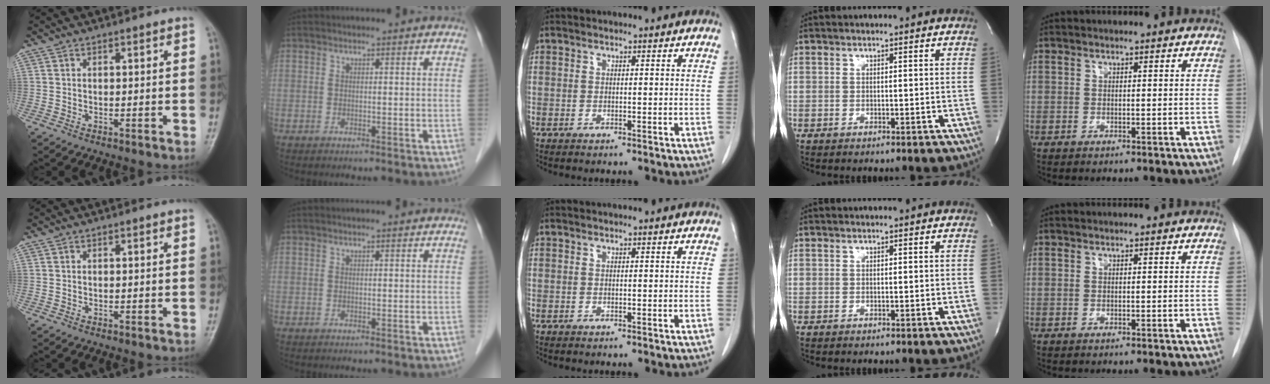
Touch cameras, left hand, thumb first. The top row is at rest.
{}